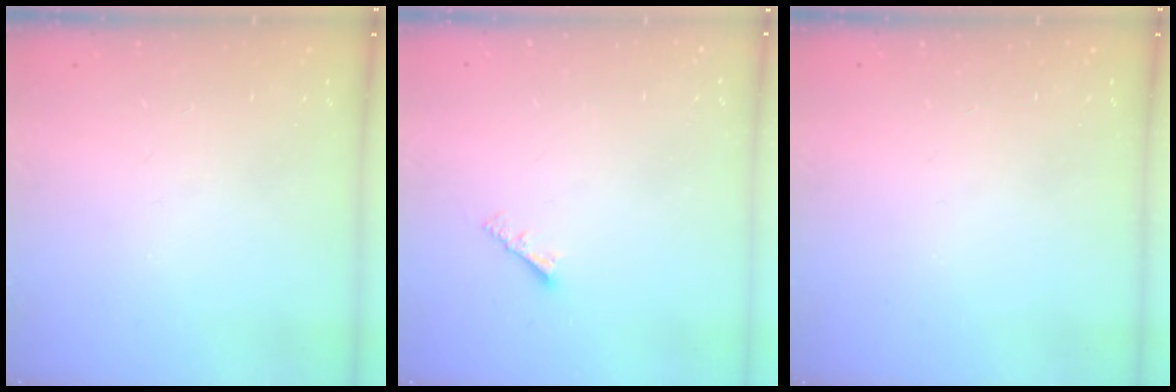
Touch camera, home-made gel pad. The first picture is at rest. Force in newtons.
{"total": 3.0, "press": 3.0, "slide": 0.1}
{"total": 0.0}